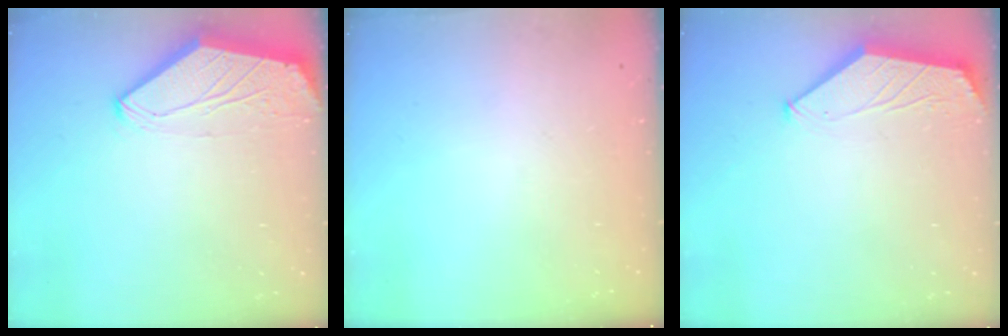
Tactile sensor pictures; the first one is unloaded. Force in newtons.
{"total": 0.0}
{"total": 1.6, "press": 1.5, "slide": 0.4}